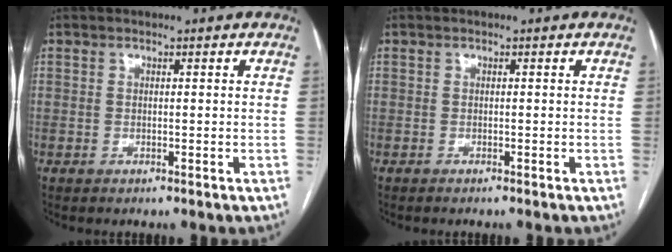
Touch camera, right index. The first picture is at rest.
{"total": 0.7, "force": [-0.6, -0.1, 0.3], "torque": [-0.003, -0.001, -0.009]}